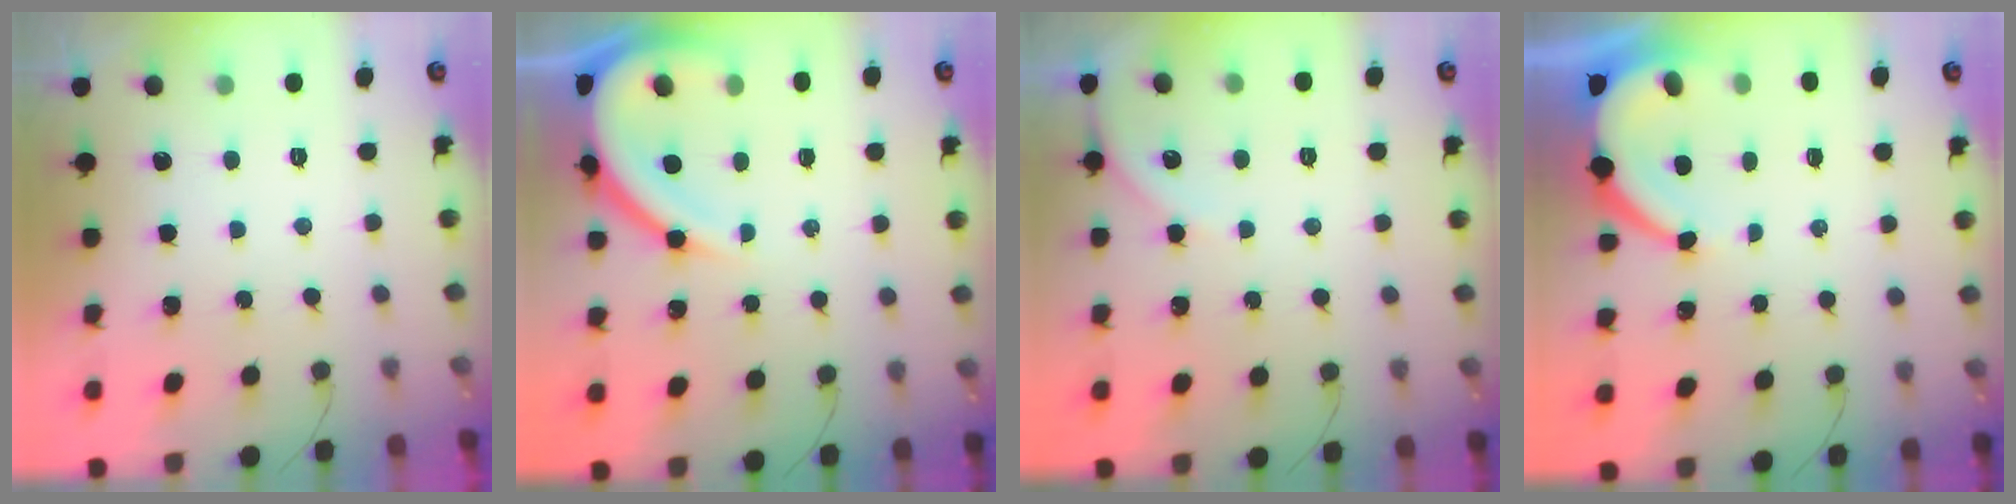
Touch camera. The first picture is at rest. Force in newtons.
{"total": 13.1, "press": 13.0, "slide": 1.6}
{"total": 4.2, "press": 4.2, "slide": 0.6}
{"total": 5.6, "press": 5.6, "slide": 0.5}